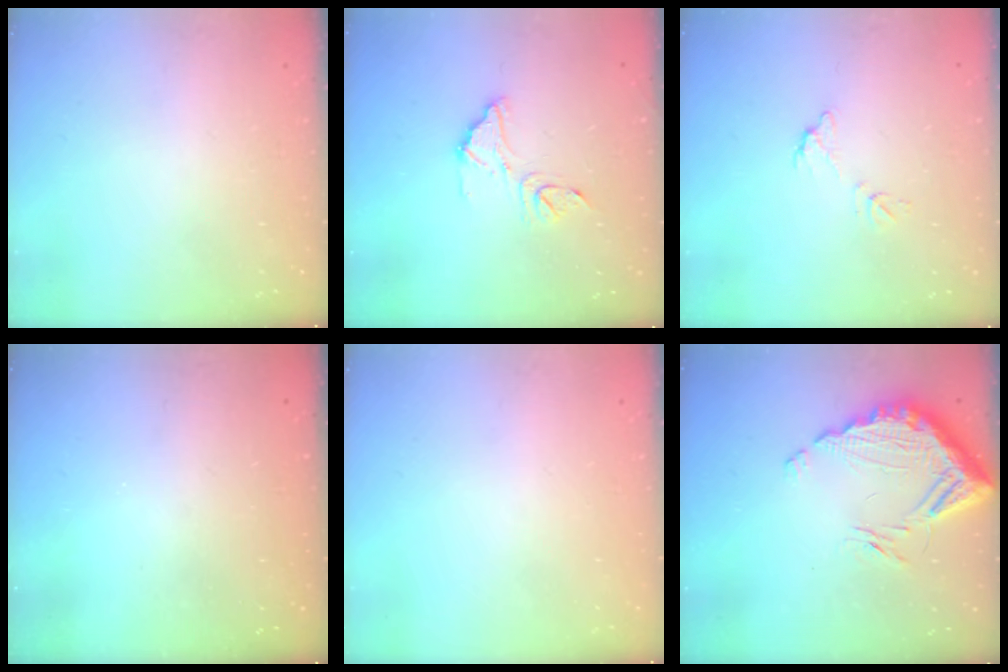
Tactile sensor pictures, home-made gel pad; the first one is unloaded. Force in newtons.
{"total": 11.5, "press": 11.5, "slide": 0.9}
{"total": 6.2, "press": 6.2, "slide": 0.4}
{"total": 3.2, "press": 3.2, "slide": 0.1}
{"total": 0.0}
{"total": 15.8, "press": 15.7, "slide": 1.1}